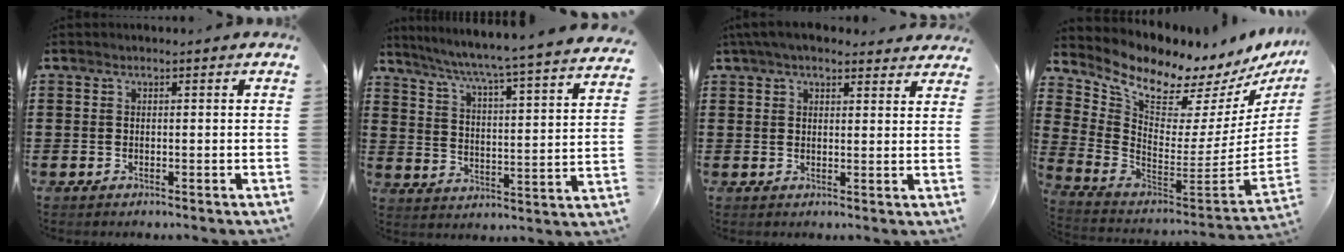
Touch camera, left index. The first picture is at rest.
{"total": 4.9, "force": [4.1, -1.2, 2.3], "torque": [-0.065, -0.050, 0.057]}
{"total": 4.6, "force": [4.1, 1.1, 2.0], "torque": [-0.050, -0.003, 0.076]}
{"total": 8.1, "force": [7.6, 1.5, 2.5], "torque": [-0.092, -0.076, 0.127]}